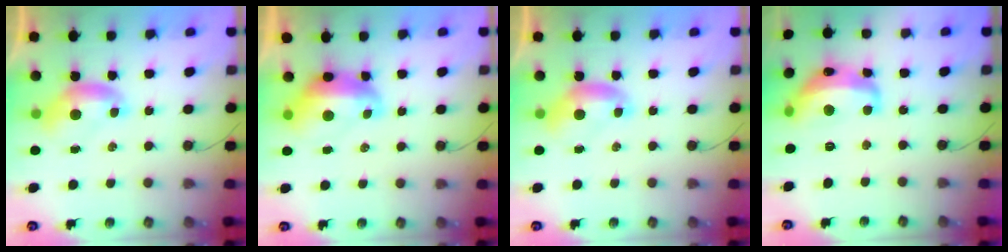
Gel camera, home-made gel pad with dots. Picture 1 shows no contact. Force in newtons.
{"total": 2.9, "press": 2.8, "slide": 0.7}
{"total": 0.0}
{"total": 9.6, "press": 9.6, "slide": 0.8}